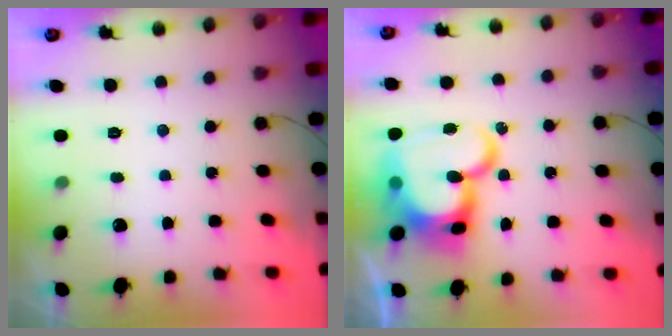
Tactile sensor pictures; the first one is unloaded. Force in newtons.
{"total": 23.4, "press": 23.3, "slide": 2.4}